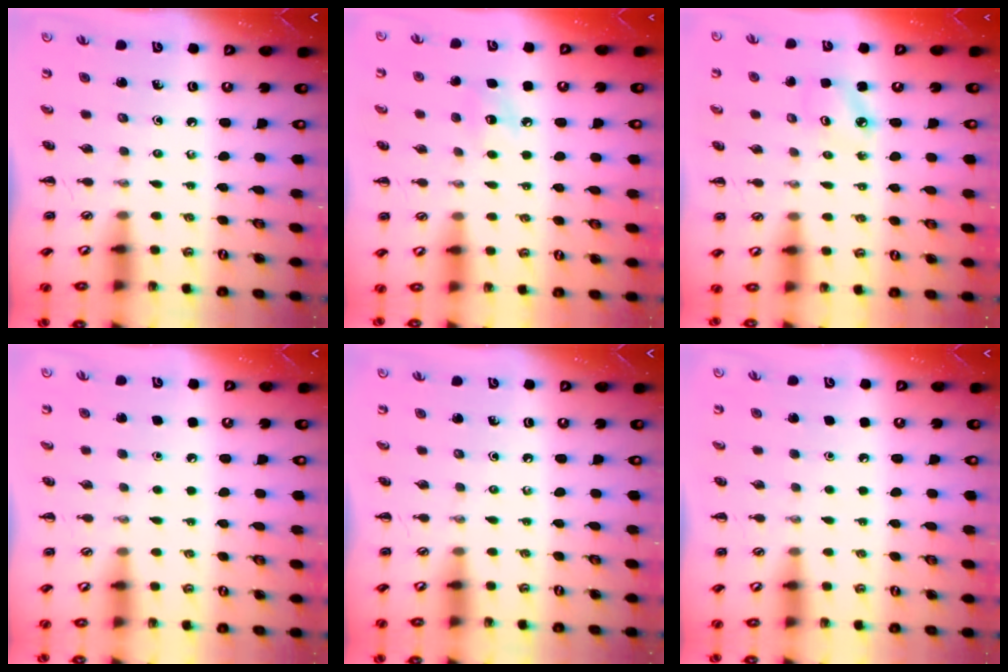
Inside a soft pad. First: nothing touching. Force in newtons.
{"total": 6.8, "press": 6.5, "slide": 1.9}
{"total": 3.0, "press": 2.9, "slide": 0.6}
{"total": 1.7, "press": 1.6, "slide": 0.1}
{"total": 0.0}
{"total": 1.8, "press": 1.8, "slide": 0.1}